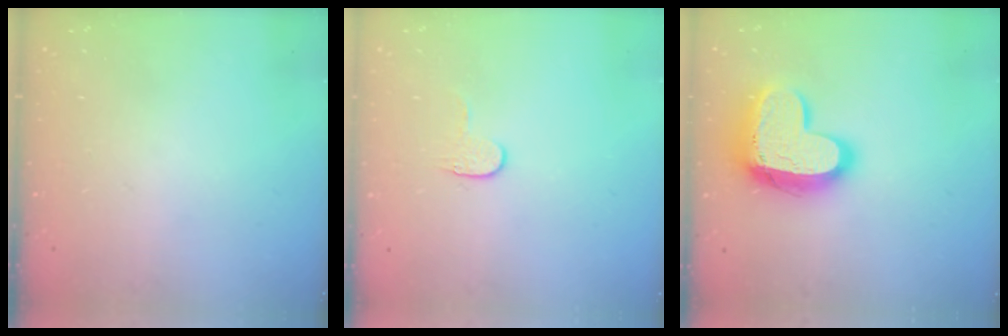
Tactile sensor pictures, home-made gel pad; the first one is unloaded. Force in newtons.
{"total": 3.4, "press": 3.4, "slide": 0.4}
{"total": 16.3, "press": 16.3, "slide": 1.0}